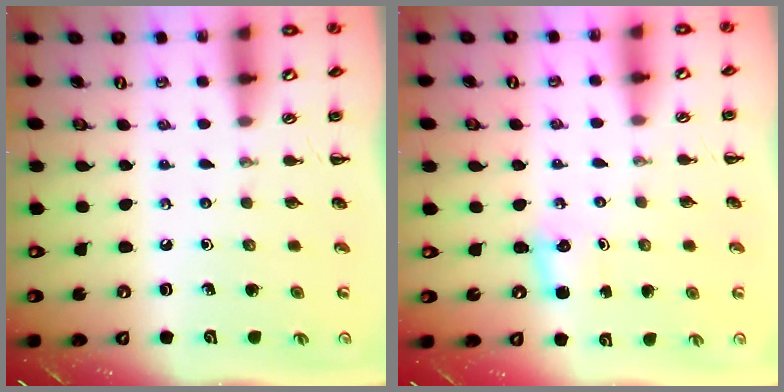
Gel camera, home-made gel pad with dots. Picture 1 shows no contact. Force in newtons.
{"total": 2.6, "press": 2.5, "slide": 0.7}